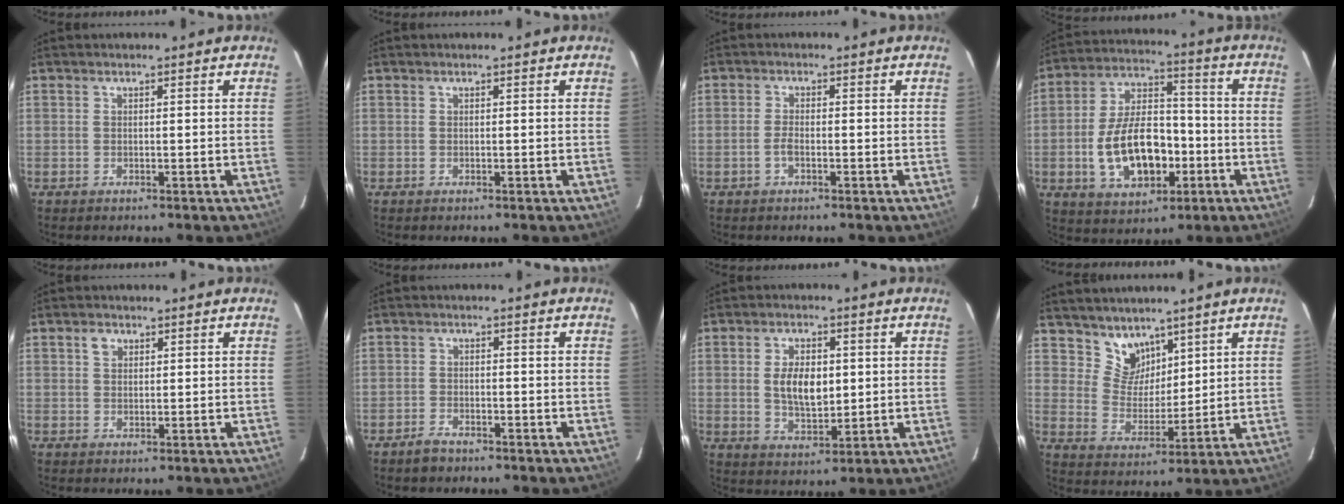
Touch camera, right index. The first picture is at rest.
{"total": 0.0}
{"total": 1.9, "force": [-0.8, 0.5, 1.6], "torque": [-0.039, 0.002, -0.017]}
{"total": 15.4, "force": [-4.2, 8.9, 11.9], "torque": [-0.239, 0.018, -0.058]}
{"total": 2.0, "force": [0.9, 1.5, 0.9], "torque": [-0.016, 0.008, 0.015]}
{"total": 2.9, "force": [-2.4, 1.3, 1.0], "torque": [-0.030, 0.006, -0.042]}
{"total": 7.7, "force": [0.7, 4.2, 6.4], "torque": [-0.120, 0.003, 0.019]}
{"total": 6.9, "force": [5.4, 4.1, 1.2], "torque": [-0.011, 0.000, 0.107]}